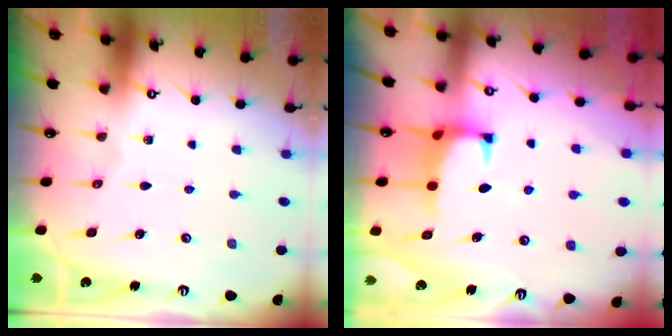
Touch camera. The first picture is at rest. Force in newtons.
{"total": 0.8, "press": 0.6, "slide": 0.5}